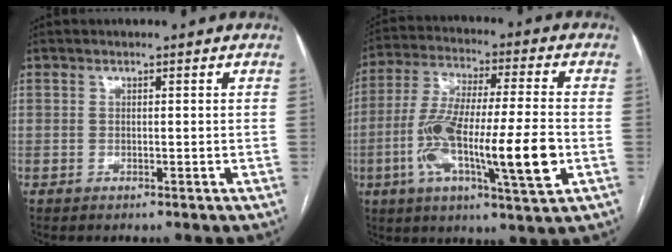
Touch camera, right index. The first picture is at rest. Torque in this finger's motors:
{"motor_torque": [1.58, -0.56, 0.80, 0.21]}